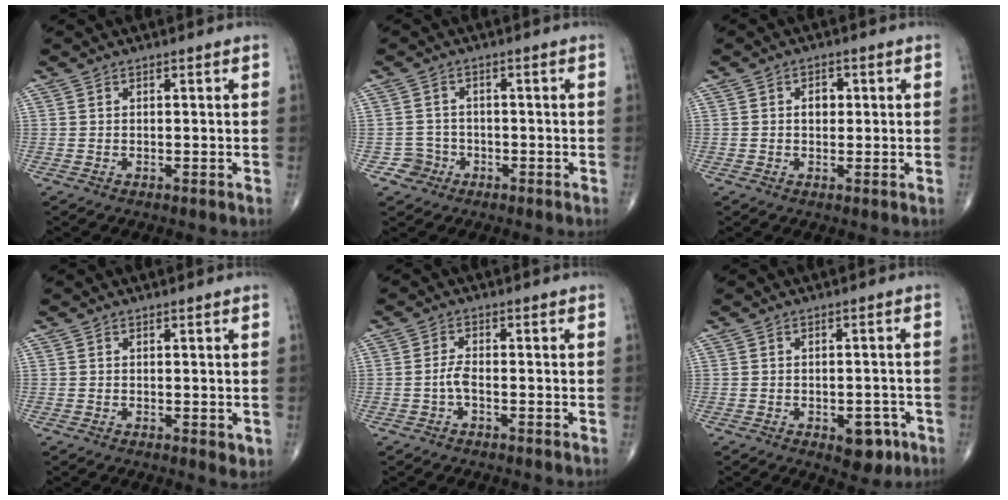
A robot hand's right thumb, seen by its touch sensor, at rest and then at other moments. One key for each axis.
{"total": 3.2, "fx": -1.5, "fy": 2.8, "fz": -0.3, "tx": 0.026, "ty": 0.013, "tz": -0.029}
{"total": 2.8, "fx": 0.3, "fy": 2.1, "fz": 1.9, "tx": -0.016, "ty": 0.005, "tz": 0.002}
{"total": 1.5, "fx": -0.1, "fy": 0.7, "fz": 1.3, "tx": -0.013, "ty": -0.004, "tz": -0.002}
{"total": 2.1, "fx": -0.8, "fy": 0.7, "fz": 1.7, "tx": -0.036, "ty": 0.006, "tz": -0.019}
{"total": 5.4, "fx": -2.5, "fy": 3.0, "fz": 3.7, "tx": -0.025, "ty": 0.013, "tz": -0.026}